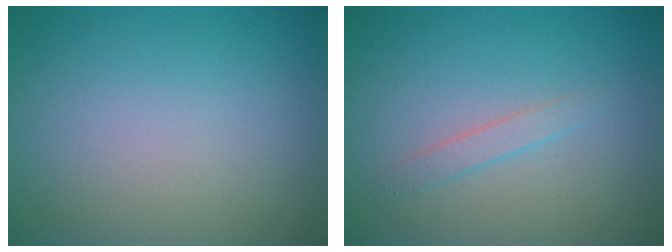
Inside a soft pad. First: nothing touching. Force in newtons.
{"total": 1.1, "press": 1.1, "slide": 0.1}